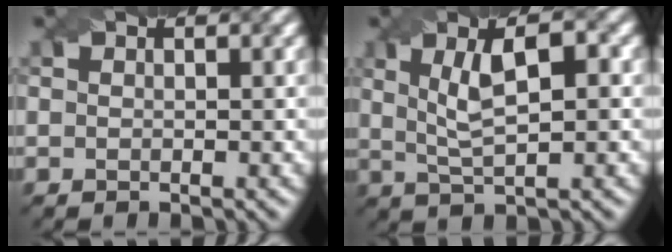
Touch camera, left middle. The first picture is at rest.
{"total": 5.1, "force": [1.2, 1.5, 4.7], "torque": [-0.084, 0.006, 0.024]}